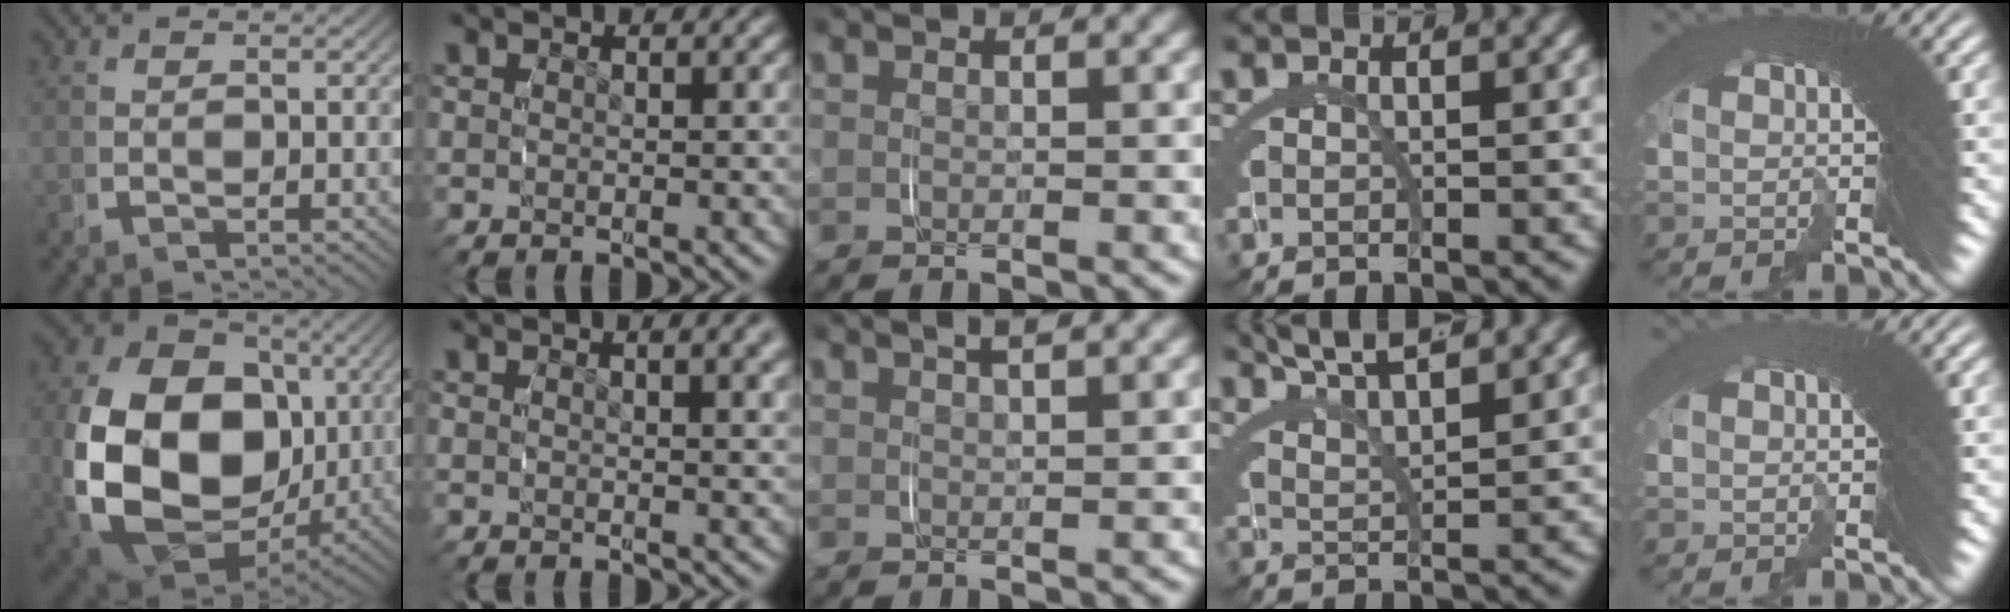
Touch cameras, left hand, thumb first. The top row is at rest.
{"thumb": {"total": 22.7, "force": [-2.0, 16.3, 15.8], "torque": [-0.332, -0.090, 0.008]}, "index": {"total": 2.9, "force": [1.8, 0.3, 2.2], "torque": [-0.025, 0.006, 0.026]}, "middle": {"total": 2.8, "force": [2.1, 0.5, 1.9], "torque": [-0.025, 0.011, 0.030]}, "ring": {"total": 5.2, "force": [4.8, -1.3, 1.5], "torque": [-0.016, 0.011, 0.085]}, "little": {"total": 1.9, "force": [-0.6, -0.9, -1.6], "torque": [0.026, -0.004, -0.010]}}